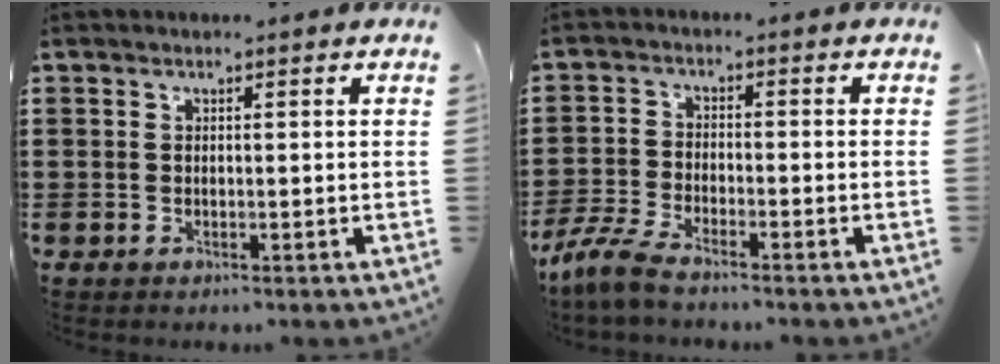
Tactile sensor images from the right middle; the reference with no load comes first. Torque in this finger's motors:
{"motor_torque": [1.50, -0.48, 0.07, 0.10]}